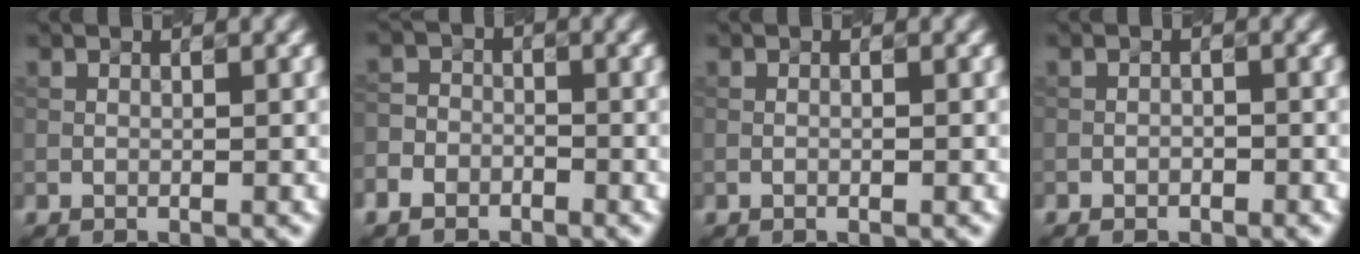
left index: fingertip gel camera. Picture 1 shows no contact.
{"total": 2.7, "force": [-1.9, 1.8, 0.6], "torque": [-0.003, 0.001, -0.048]}
{"total": 0.7, "force": [-0.1, 0.2, 0.7], "torque": [-0.007, -0.011, -0.005]}
{"total": 1.1, "force": [-0.8, 0.6, 0.6], "torque": [-0.009, -0.001, -0.014]}